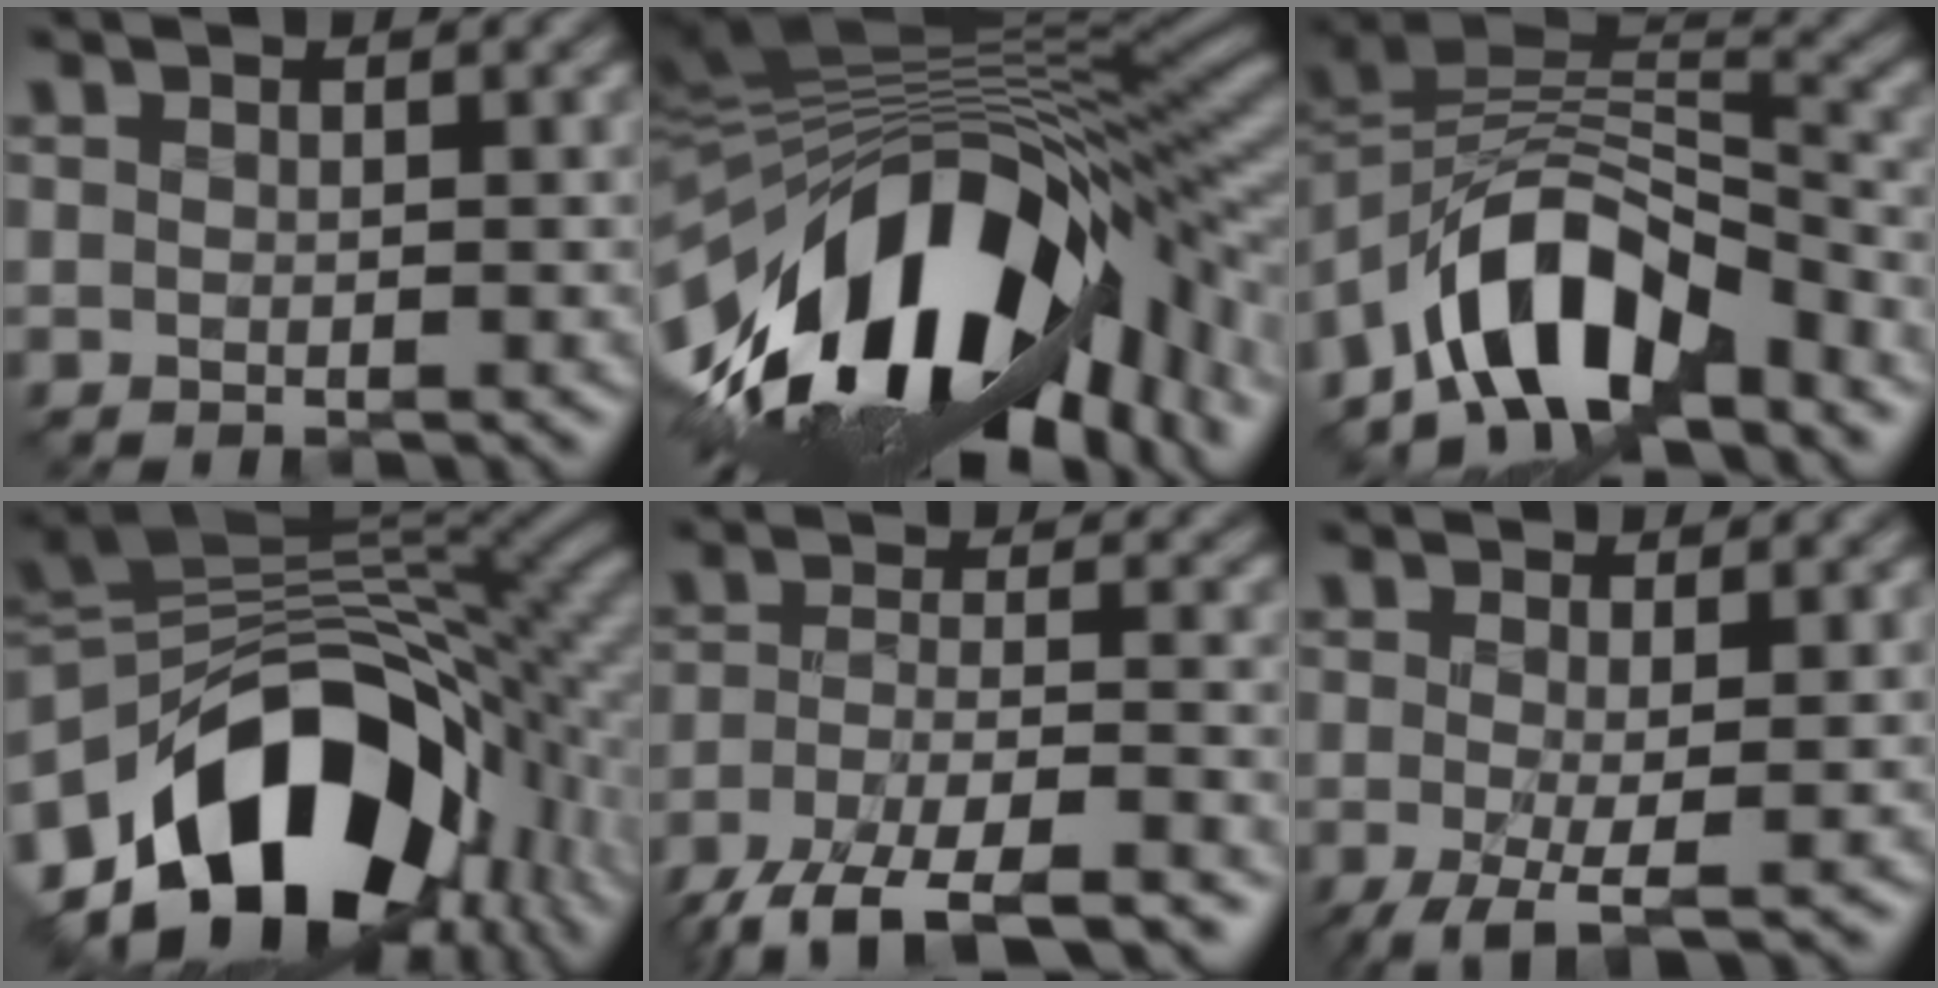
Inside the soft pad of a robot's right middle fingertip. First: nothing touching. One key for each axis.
{"total": 17.8, "fx": -6.2, "fy": 8.5, "fz": 14.4, "tx": -0.256, "ty": -0.006, "tz": -0.106}
{"total": 9.6, "fx": -6.2, "fy": 4.3, "fz": 6.0, "tx": -0.086, "ty": 0.014, "tz": -0.119}
{"total": 17.0, "fx": -7.5, "fy": 10.6, "fz": 11.0, "tx": -0.189, "ty": -0.008, "tz": -0.118}
{"total": 9.3, "fx": -7.4, "fy": 2.3, "fz": 5.3, "tx": -0.102, "ty": -0.005, "tz": -0.131}
{"total": 3.5, "fx": -1.1, "fy": 0.6, "fz": 3.2, "tx": -0.066, "ty": -0.006, "tz": -0.021}